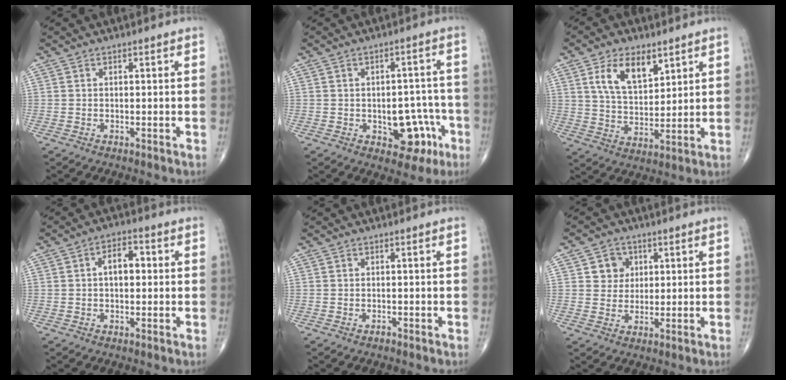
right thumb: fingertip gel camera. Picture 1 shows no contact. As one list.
[{"total": 9.4, "force": [-3.4, 5.9, 6.5], "torque": [-0.041, 0.032, -0.035]}, {"total": 10.6, "force": [5.2, 5.7, 7.2], "torque": [-0.110, -0.026, 0.102]}, {"total": 5.4, "force": [0.5, 3.1, 4.3], "torque": [-0.056, 0.017, 0.000]}, {"total": 0.6, "force": [-0.4, 0.3, 0.3], "torque": [-0.004, 0.000, -0.009]}, {"total": 5.0, "force": [1.6, 4.5, 1.3], "torque": [0.006, -0.001, 0.022]}]